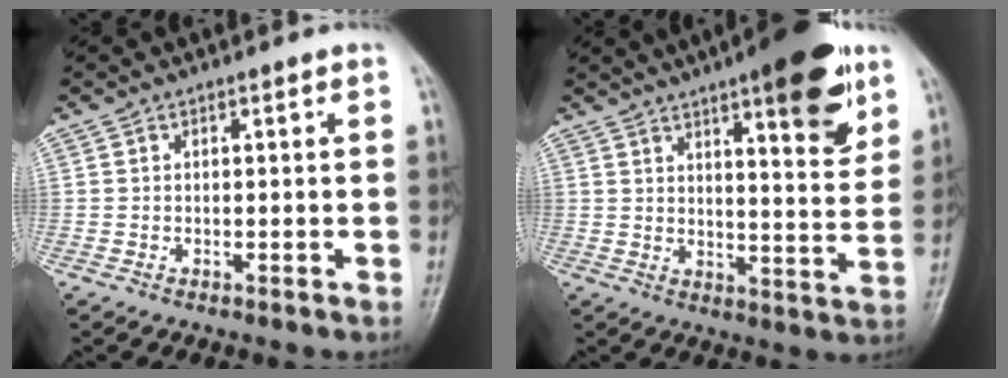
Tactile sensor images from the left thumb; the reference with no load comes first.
{"total": 15.8, "force": [9.0, 4.2, 12.3], "torque": [-0.139, -0.043, 0.122]}